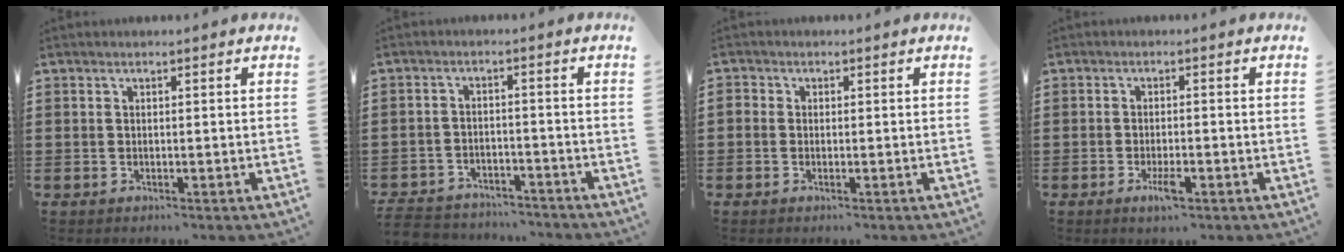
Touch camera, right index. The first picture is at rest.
{"total": 4.1, "force": [-4.1, 0.7, 0.1], "torque": [-0.020, 0.000, -0.090]}
{"total": 0.9, "force": [-0.4, 0.8, 0.2], "torque": [-0.005, 0.004, -0.008]}
{"total": 3.2, "force": [-1.5, 0.9, 2.7], "torque": [-0.057, -0.003, -0.030]}